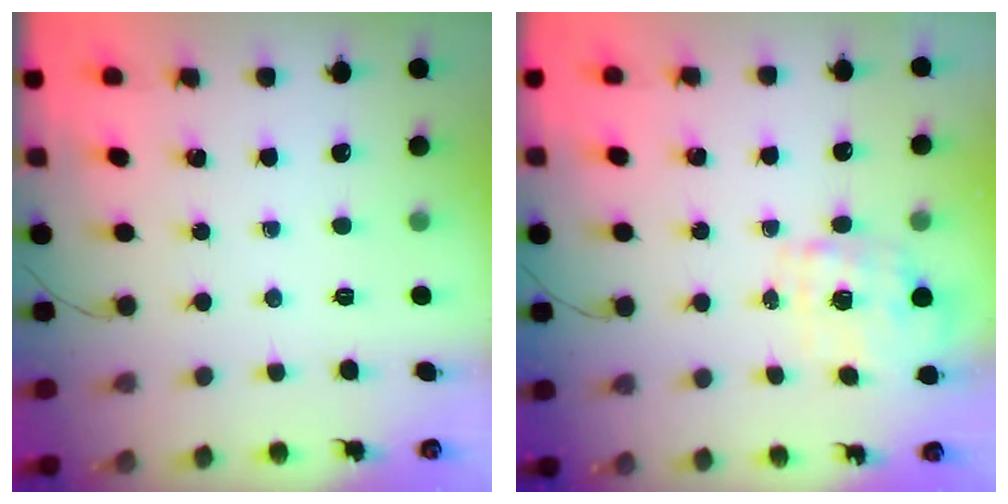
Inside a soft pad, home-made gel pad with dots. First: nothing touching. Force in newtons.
{"total": 1.7, "press": 1.6, "slide": 0.5}